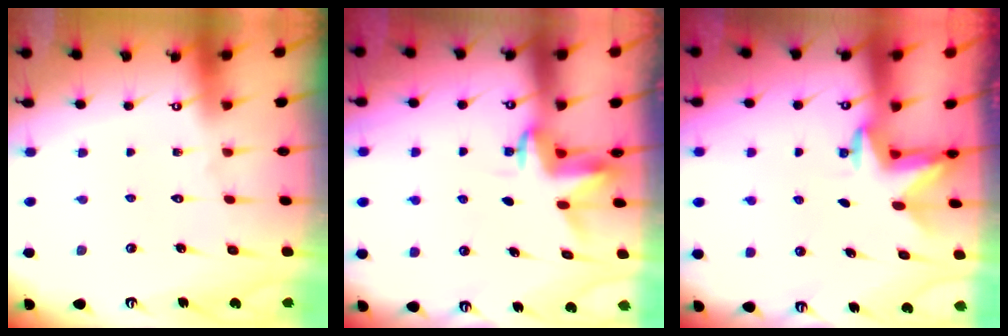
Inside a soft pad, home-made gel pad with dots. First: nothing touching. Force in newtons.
{"total": 3.6, "press": 3.6, "slide": 0.2}
{"total": 2.7, "press": 2.6, "slide": 0.6}